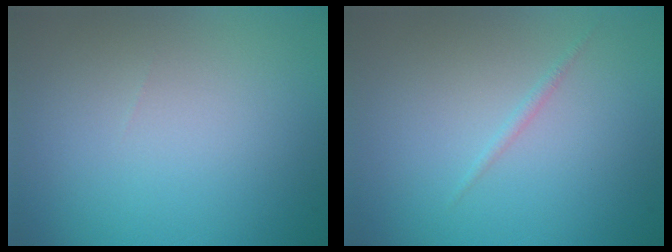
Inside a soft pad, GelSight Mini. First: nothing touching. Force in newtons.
{"total": 0.6, "press": 0.6, "slide": 0.0}